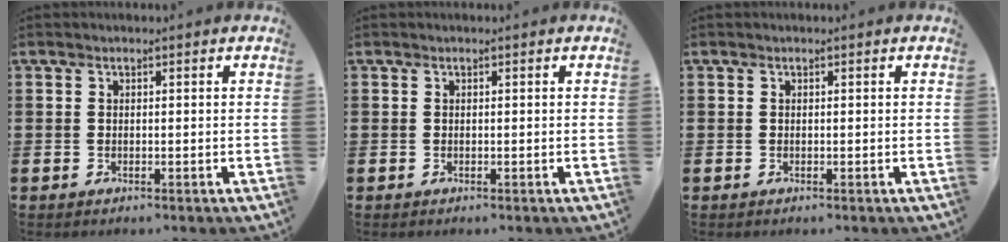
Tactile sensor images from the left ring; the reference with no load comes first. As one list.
[{"total": 0.0}, {"total": 0.0}]